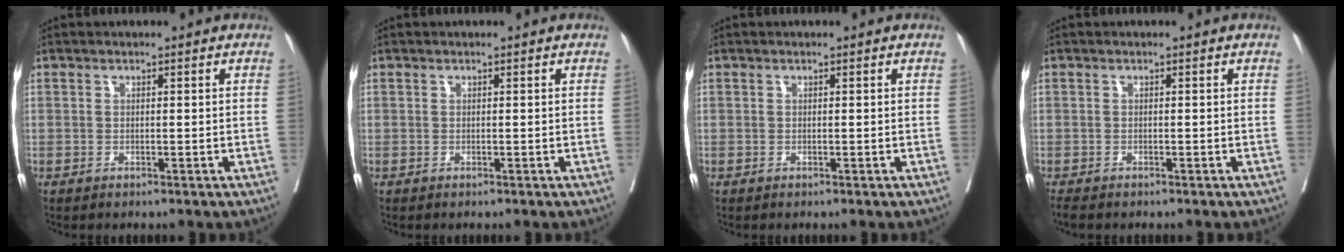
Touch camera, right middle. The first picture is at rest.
{"total": 0.0}
{"total": 0.0}
{"total": 1.4, "force": [-1.2, 0.3, 0.5], "torque": [-0.016, -0.007, -0.020]}